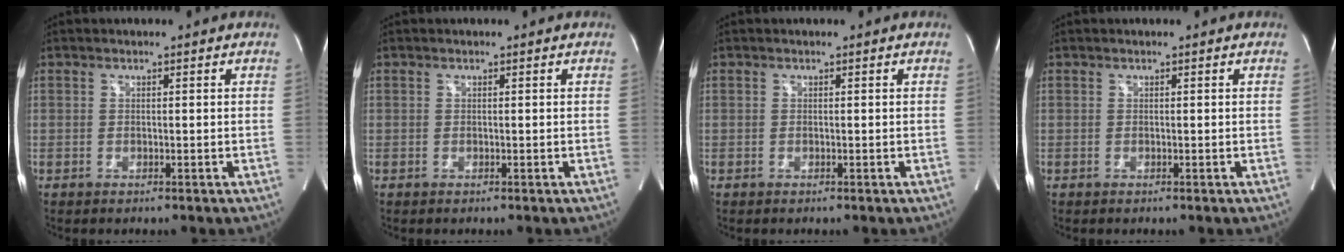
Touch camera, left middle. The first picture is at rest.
{"total": 0.0}
{"total": 0.0}
{"total": 0.0}